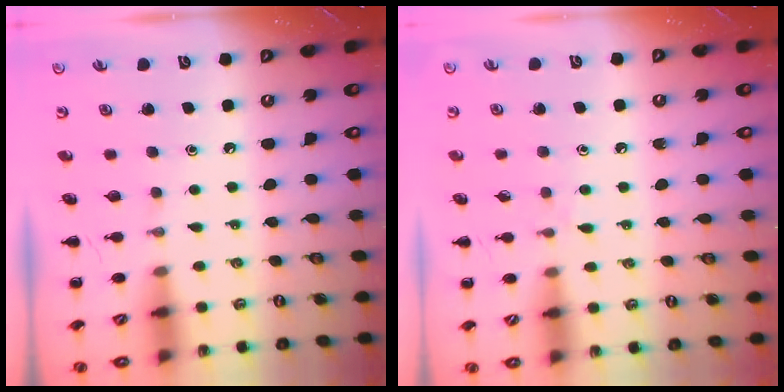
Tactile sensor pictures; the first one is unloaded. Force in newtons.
{"total": 5.3, "press": 4.9, "slide": 2.0}